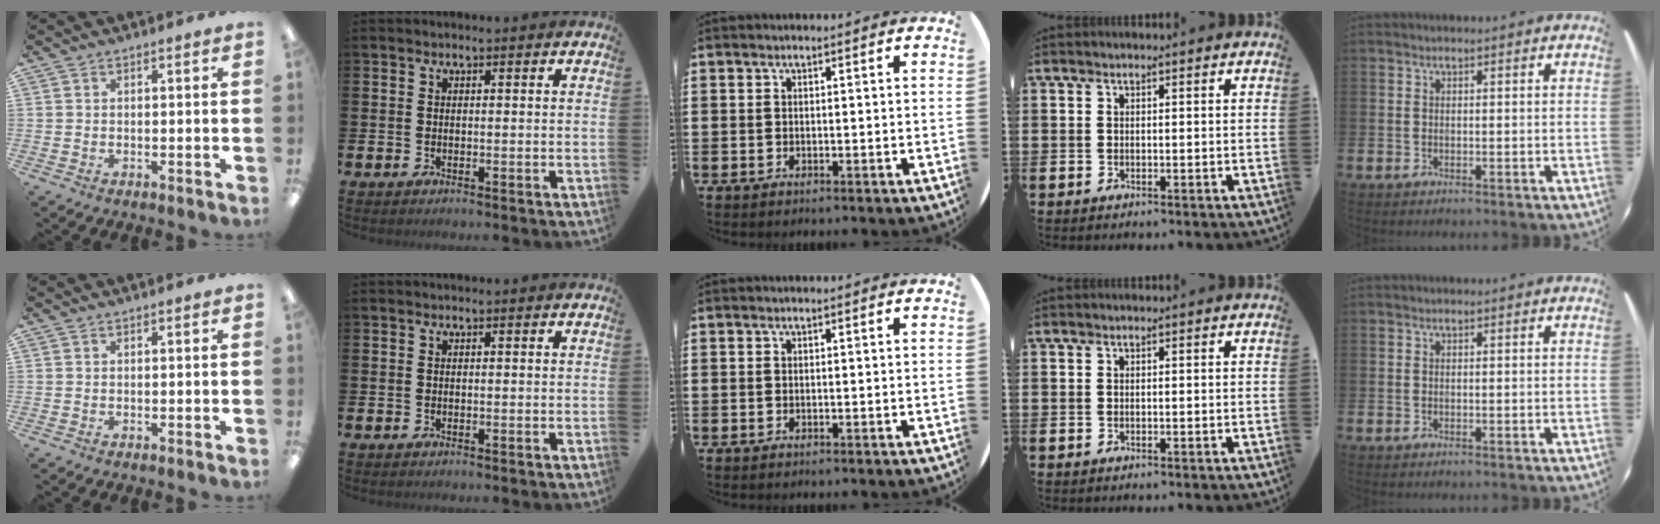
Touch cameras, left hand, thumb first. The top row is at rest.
{}